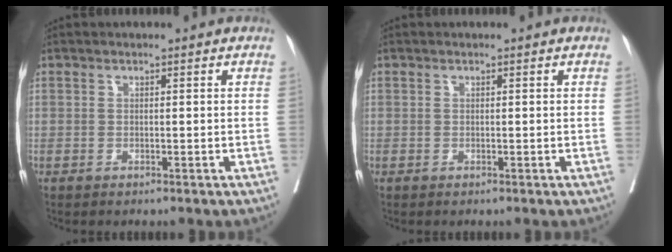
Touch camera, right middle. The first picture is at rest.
{"total": 0.0}